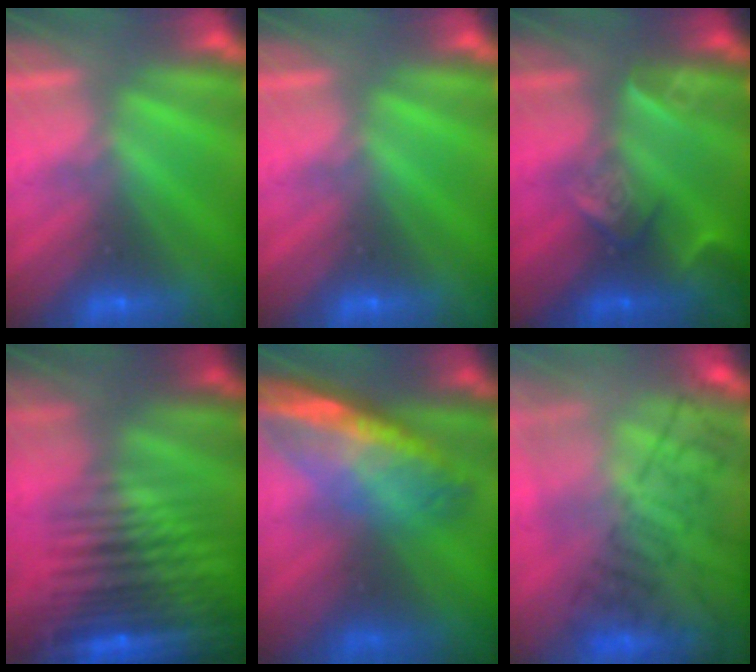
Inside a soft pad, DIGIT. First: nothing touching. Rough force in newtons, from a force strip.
{"total": 0.0}
{"total": 2.4}
{"total": 9.1}
{"total": 8.6}
{"total": 8.7}